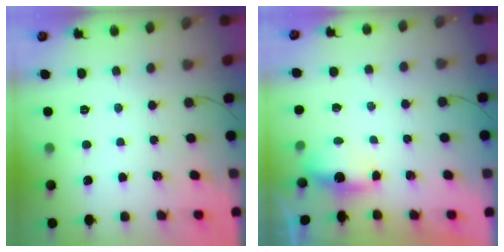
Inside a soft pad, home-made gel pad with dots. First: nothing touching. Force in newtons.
{"total": 3.8, "press": 3.7, "slide": 0.8}